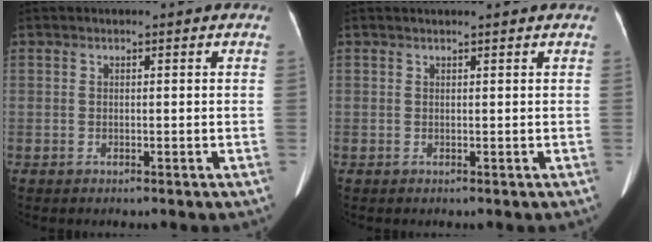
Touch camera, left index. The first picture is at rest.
{"total": 1.6, "force": [1.6, 0.2, 0.4], "torque": [-0.009, 0.020, 0.016]}